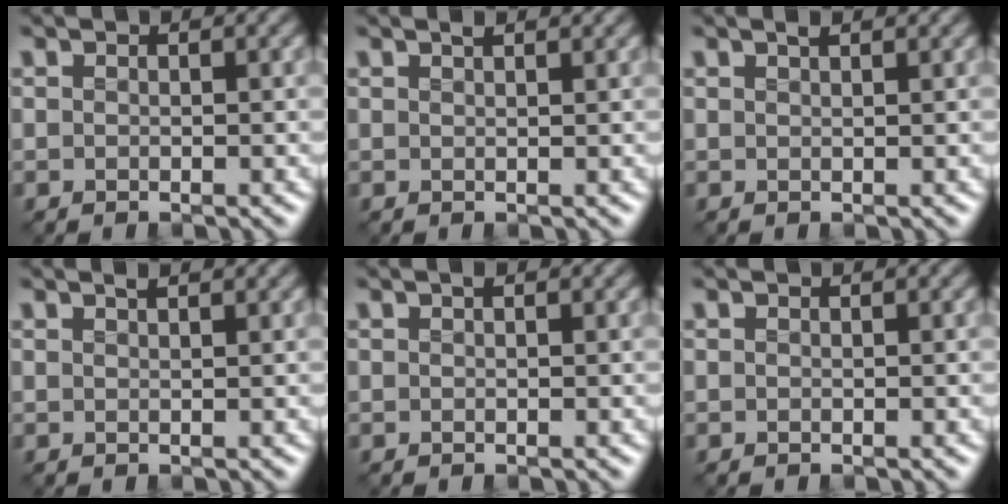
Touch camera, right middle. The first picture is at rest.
{"total": 1.2, "force": [1.0, 0.3, 0.7], "torque": [-0.011, -0.002, 0.009]}
{"total": 1.1, "force": [0.9, 0.3, 0.6], "torque": [-0.012, -0.003, 0.012]}
{"total": 1.6, "force": [1.1, 0.5, 0.9], "torque": [-0.006, 0.001, 0.006]}
{"total": 0.5, "force": [0.3, 0.2, 0.4], "torque": [-0.009, 0.000, 0.004]}
{"total": 0.0}